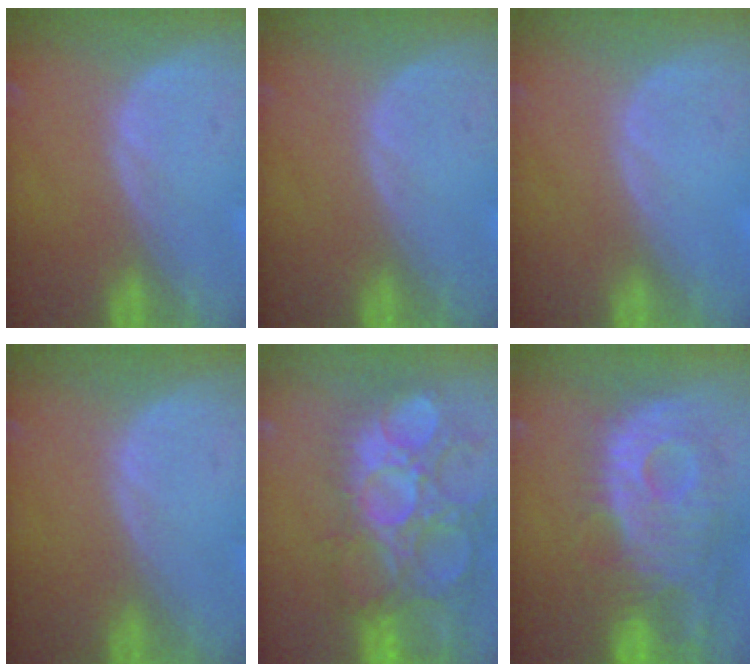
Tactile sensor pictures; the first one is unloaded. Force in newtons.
{"total": 0.0}
{"total": 0.0}
{"total": 0.0}
{"total": 13.1, "press": 12.1, "slide": 5.0}
{"total": 11.8, "press": 10.6, "slide": 5.1}